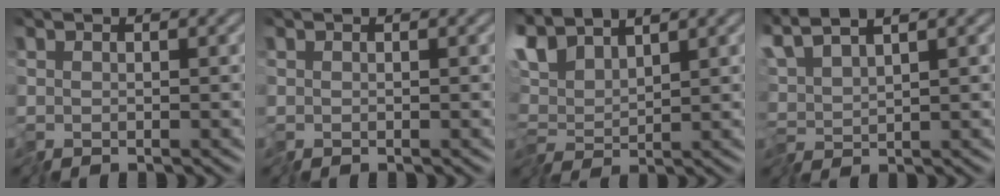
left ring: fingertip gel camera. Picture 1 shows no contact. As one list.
[{"total": 0.0}, {"total": 3.7, "force": [2.3, 1.2, 2.7], "torque": [-0.066, 0.012, 0.036]}, {"total": 4.1, "force": [3.0, 0.3, 2.9], "torque": [-0.064, 0.020, 0.049]}]